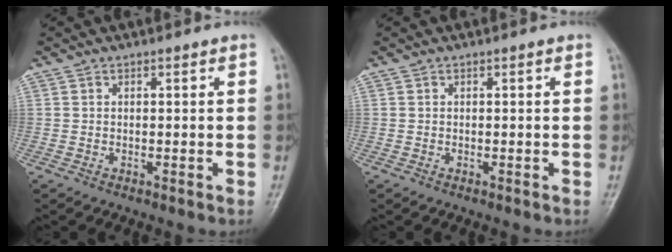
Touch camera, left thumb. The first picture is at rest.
{"total": 0.0}